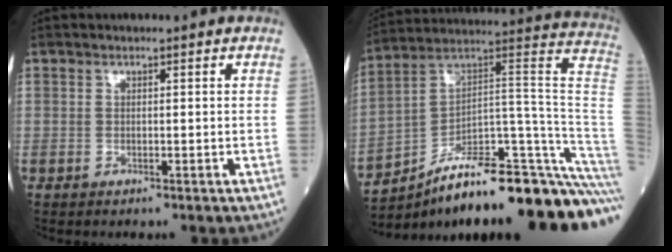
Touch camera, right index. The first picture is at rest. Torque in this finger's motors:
{"motor_torque": [0.19, -1.95, 0.79, 0.16]}